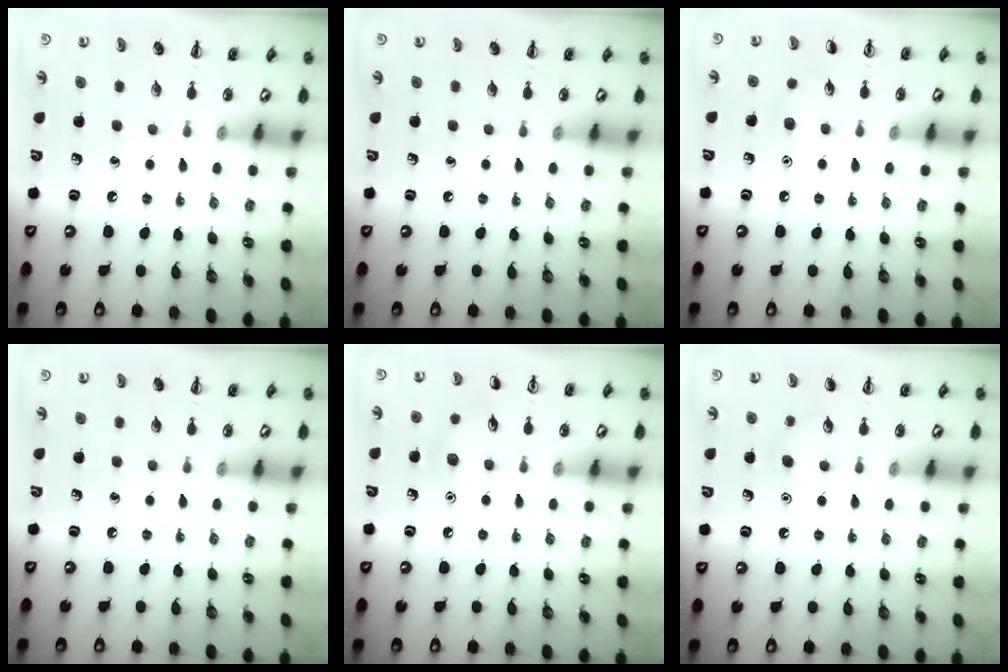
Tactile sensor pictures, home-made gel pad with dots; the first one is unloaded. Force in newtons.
{"total": 0.0}
{"total": 4.6, "press": 4.4, "slide": 1.3}
{"total": 0.0}
{"total": 5.9, "press": 5.6, "slide": 1.9}
{"total": 4.7, "press": 4.5, "slide": 1.2}